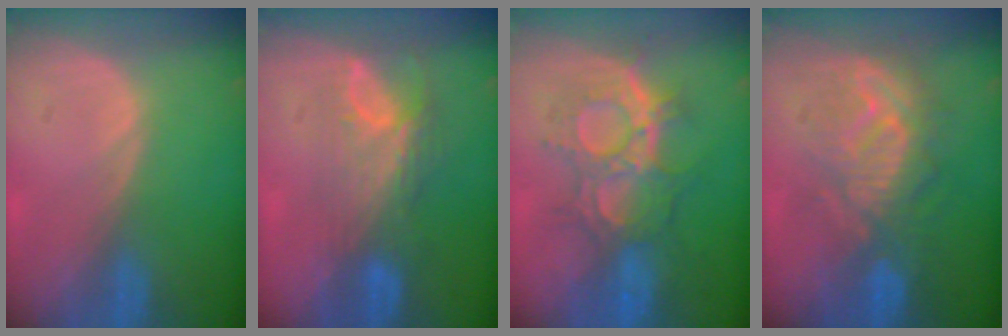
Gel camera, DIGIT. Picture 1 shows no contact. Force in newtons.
{"total": 7.8, "press": 6.7, "slide": 4.1}
{"total": 9.4, "press": 9.4, "slide": 0.6}
{"total": 9.0, "press": 8.9, "slide": 1.0}